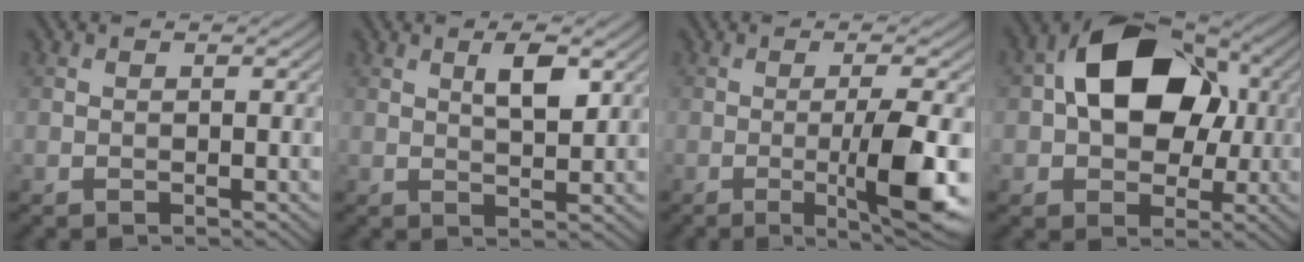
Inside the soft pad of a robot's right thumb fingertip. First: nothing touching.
{"total": 3.8, "force": [1.6, 1.3, 3.2], "torque": [-0.061, -0.003, 0.031]}
{"total": 7.7, "force": [-1.6, 1.0, 7.4], "torque": [-0.121, 0.002, -0.028]}
{"total": 13.7, "force": [1.8, 9.5, 9.6], "torque": [-0.156, 0.021, 0.022]}